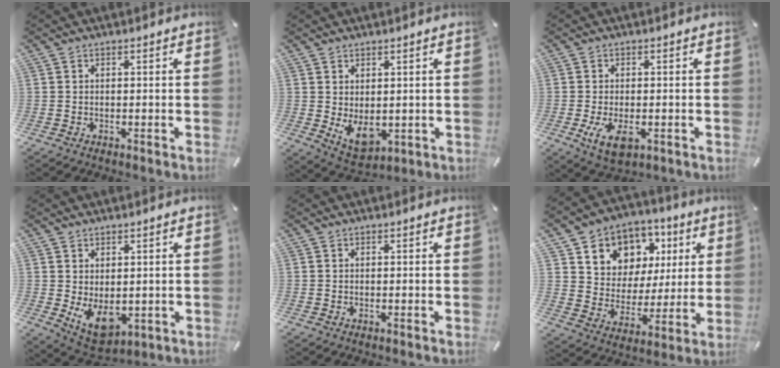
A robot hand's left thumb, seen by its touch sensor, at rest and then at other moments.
{"total": 7.2, "force": [-0.1, 5.2, 4.9], "torque": [-0.070, -0.006, 0.000]}
{"total": 5.9, "force": [-1.7, 3.5, 4.4], "torque": [-0.088, -0.008, -0.034]}
{"total": 7.8, "force": [-0.6, 5.5, 5.4], "torque": [-0.085, -0.009, -0.008]}
{"total": 0.0}
{"total": 9.7, "force": [4.1, 8.7, 1.0], "torque": [-0.027, -0.040, 0.081]}